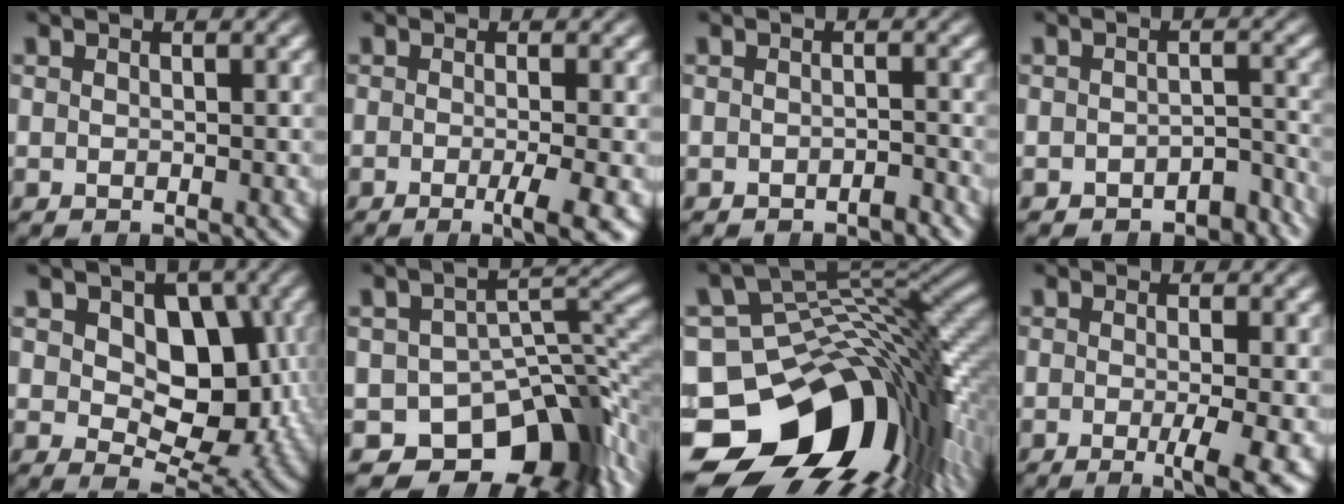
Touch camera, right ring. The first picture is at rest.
{"total": 3.1, "force": [-1.2, -0.2, 2.8], "torque": [-0.036, 0.005, -0.024]}
{"total": 1.5, "force": [-1.5, -0.1, -0.4], "torque": [0.016, 0.000, -0.023]}
{"total": 3.2, "force": [-3.1, 0.7, 0.3], "torque": [0.018, -0.005, -0.049]}
{"total": 10.0, "force": [1.8, 7.1, 6.9], "torque": [-0.081, -0.023, 0.042]}
{"total": 17.2, "force": [-7.6, 11.3, 10.5], "torque": [-0.154, -0.047, -0.107]}
{"total": 24.4, "force": [-6.7, 15.1, 17.9], "torque": [-0.289, -0.059, -0.082]}
{"total": 3.8, "force": [-1.3, -0.1, 3.5], "torque": [-0.046, 0.002, -0.026]}